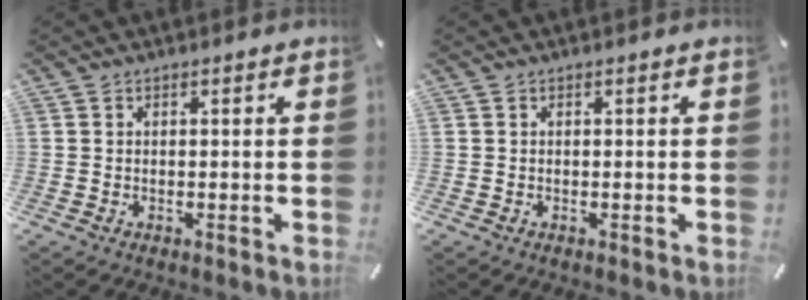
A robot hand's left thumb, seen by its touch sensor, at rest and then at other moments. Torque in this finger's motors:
{"motor_torque": [0.00, 0.00, -0.01, 0.01, 0.00]}